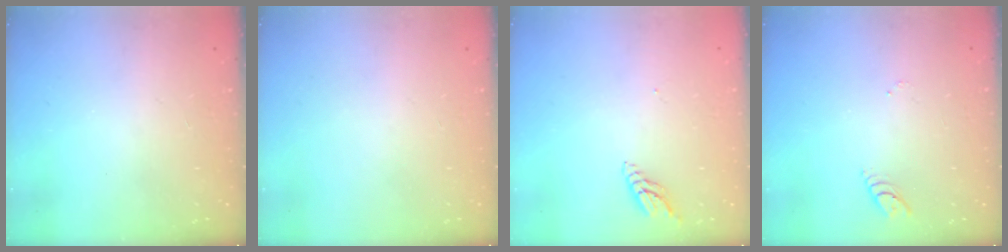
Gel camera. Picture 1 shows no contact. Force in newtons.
{"total": 0.0}
{"total": 6.8, "press": 6.8, "slide": 0.4}
{"total": 3.0, "press": 3.0, "slide": 0.3}